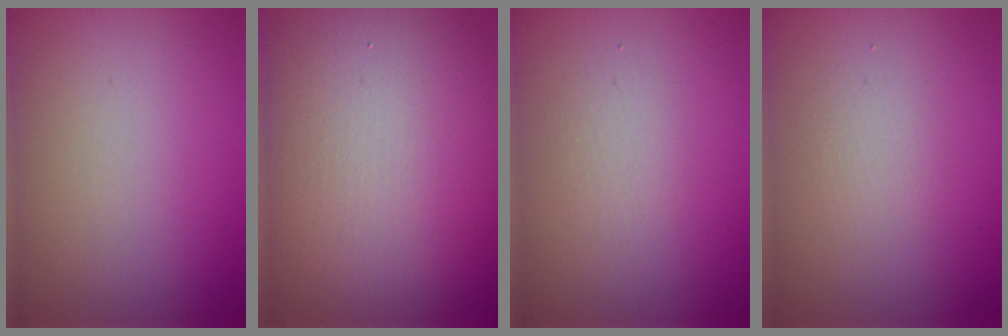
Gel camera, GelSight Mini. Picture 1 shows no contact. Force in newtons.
{"total": 16.5, "press": 16.5, "slide": 0.9}
{"total": 1.4, "press": 1.4, "slide": 0.0}
{"total": 1.4, "press": 1.4, "slide": 0.0}